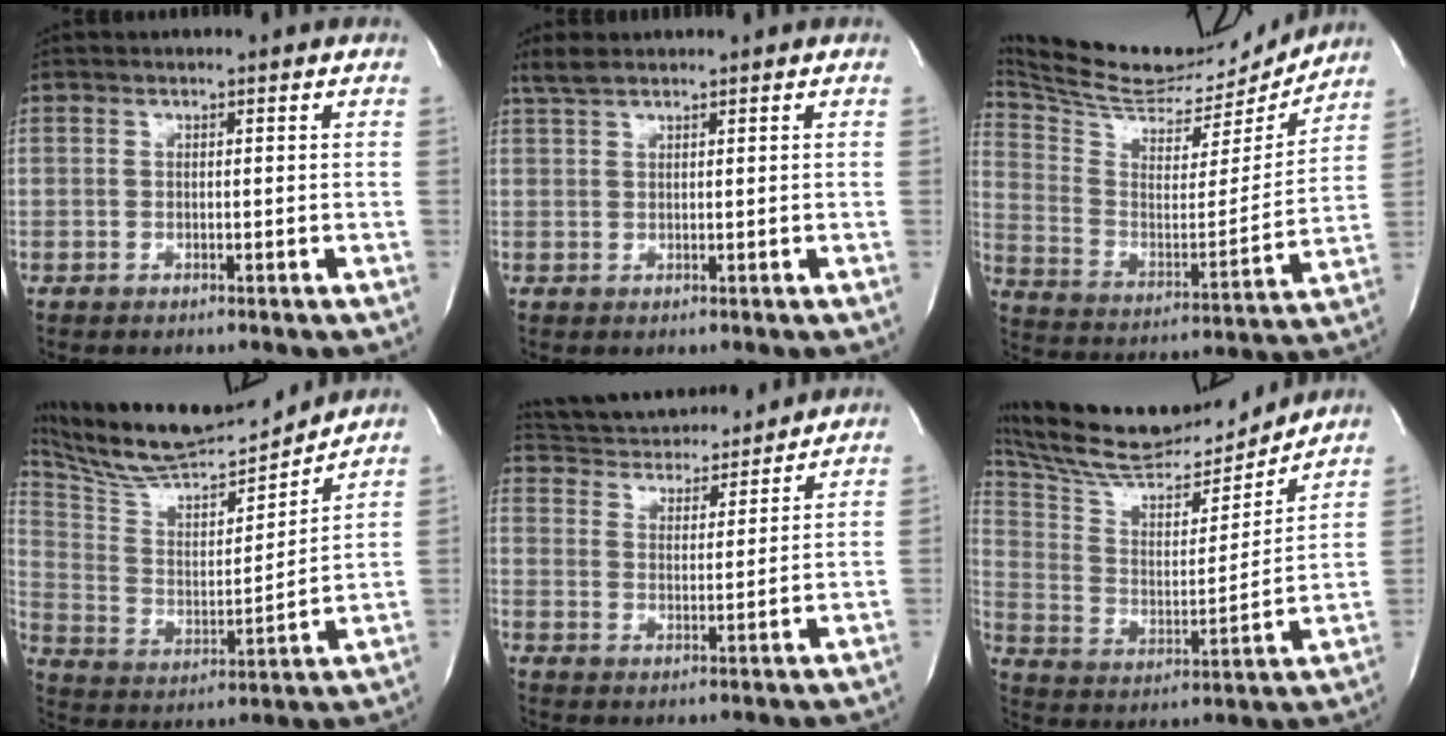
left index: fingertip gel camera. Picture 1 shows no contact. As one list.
[{"total": 2.2, "force": [2.0, 0.2, 1.1], "torque": [-0.033, 0.016, 0.043]}, {"total": 21.8, "force": [20.4, 4.1, 6.4], "torque": [-0.124, -0.016, 0.321]}, {"total": 19.3, "force": [18.1, 1.7, 6.5], "torque": [-0.133, -0.001, 0.312]}, {"total": 15.2, "force": [14.3, 3.1, 4.0], "torque": [-0.070, 0.025, 0.226]}, {"total": 22.3, "force": [20.5, 3.2, 8.0], "torque": [-0.153, 0.002, 0.331]}]